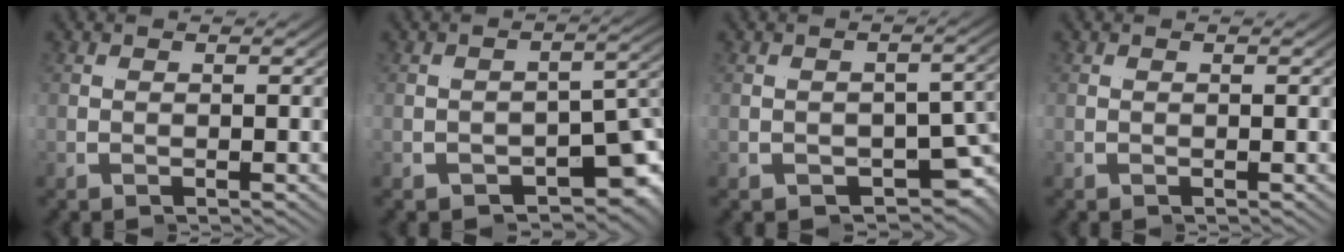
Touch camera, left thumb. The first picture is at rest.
{"total": 6.4, "force": [-2.2, 3.1, 5.1], "torque": [-0.085, -0.021, -0.016]}
{"total": 4.6, "force": [-1.1, 2.5, 3.7], "torque": [-0.055, -0.014, -0.007]}
{"total": 0.0}